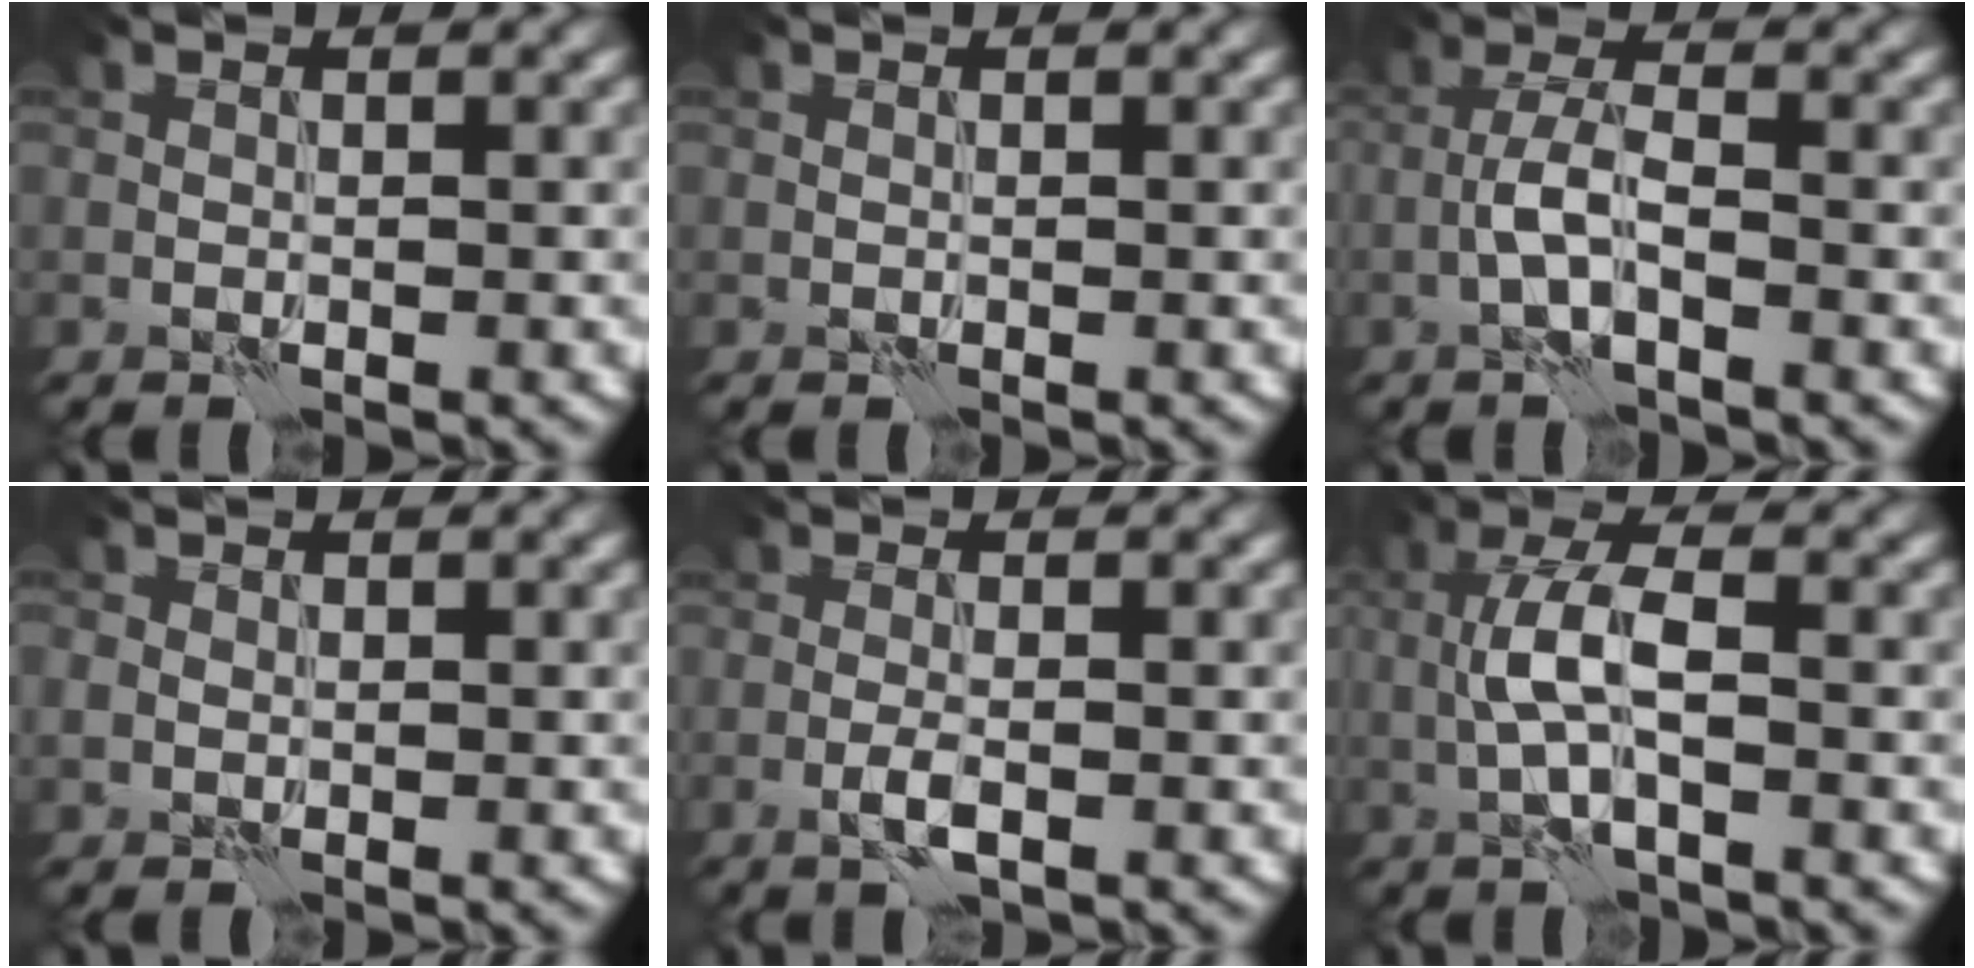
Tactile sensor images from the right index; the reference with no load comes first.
{"total": 0.0}
{"total": 2.9, "force": [-1.1, 0.8, 2.5], "torque": [-0.055, 0.008, -0.029]}
{"total": 1.0, "force": [0.1, 1.0, 0.2], "torque": [0.002, -0.003, 0.001]}
{"total": 1.6, "force": [-0.6, 0.5, 1.4], "torque": [-0.033, 0.000, -0.017]}
{"total": 4.4, "force": [-0.5, 1.5, 4.1], "torque": [-0.089, 0.010, -0.015]}